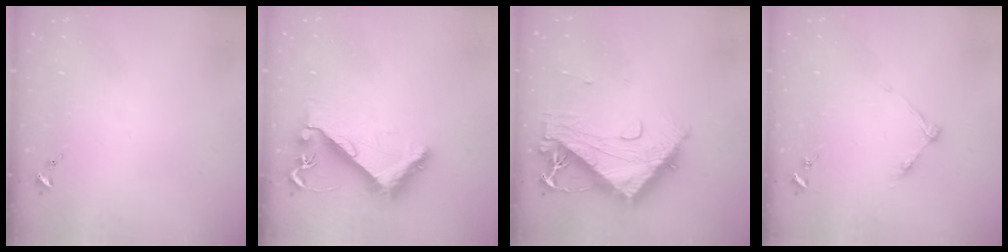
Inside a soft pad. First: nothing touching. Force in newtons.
{"total": 8.9, "press": 8.9, "slide": 0.3}
{"total": 13.9, "press": 13.8, "slide": 1.3}
{"total": 6.0, "press": 6.0, "slide": 0.7}